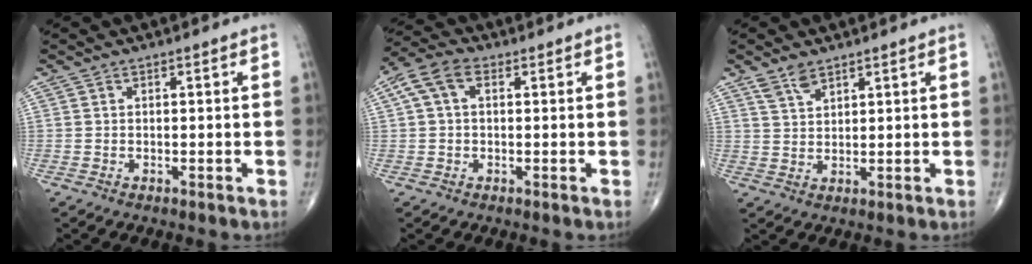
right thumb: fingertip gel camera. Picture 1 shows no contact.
{"total": 6.6, "force": [1.6, 4.1, 4.9], "torque": [-0.104, 0.026, 0.026]}
{"total": 3.6, "force": [2.7, 1.6, 1.9], "torque": [-0.029, -0.011, 0.056]}